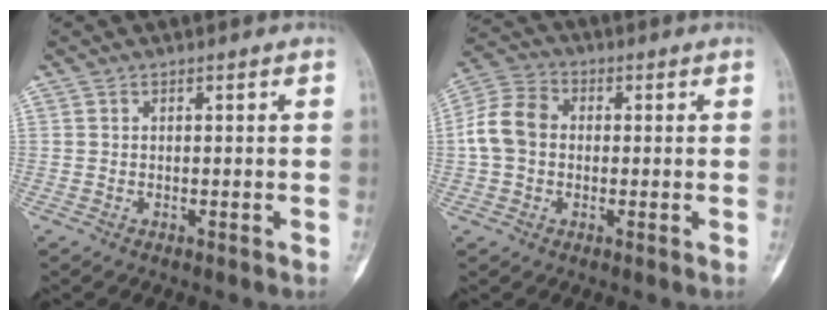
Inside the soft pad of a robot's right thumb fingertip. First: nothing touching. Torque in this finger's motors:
{"motor_torque": [0.71, 0.70, 0.08, 0.00, 0.07]}